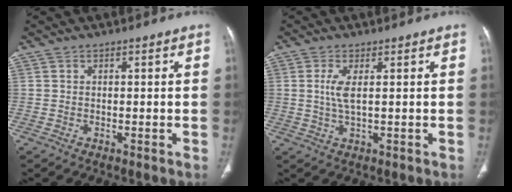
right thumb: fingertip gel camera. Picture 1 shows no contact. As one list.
[{"total": 3.6, "force": [0.7, 0.9, 3.4], "torque": [-0.085, -0.006, 0.017]}]